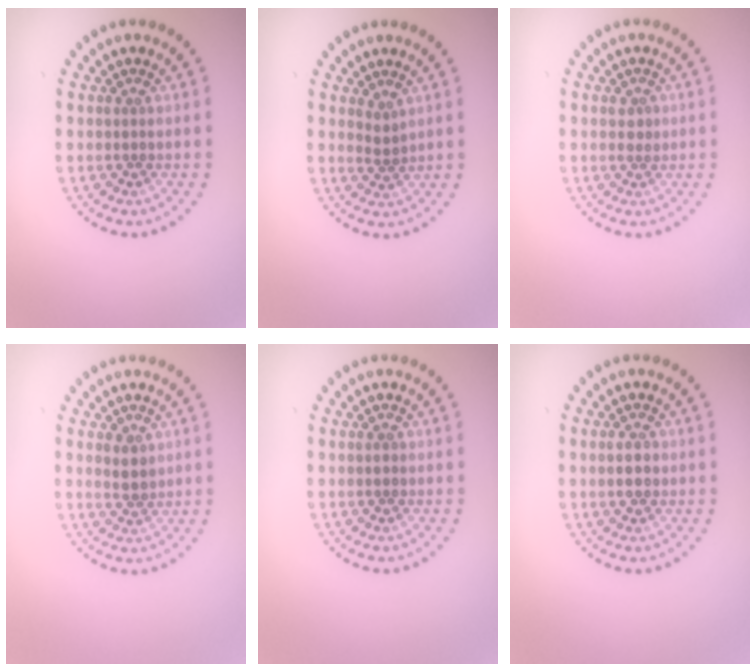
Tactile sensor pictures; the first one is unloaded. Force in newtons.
{"total": 1.1, "press": 0.8, "slide": 0.8}
{"total": 1.0, "press": 1.0, "slide": 0.2}
{"total": 1.5, "press": 1.4, "slide": 0.6}
{"total": 0.9, "press": 0.9, "slide": 0.2}
{"total": 2.3, "press": 2.3, "slide": 0.1}